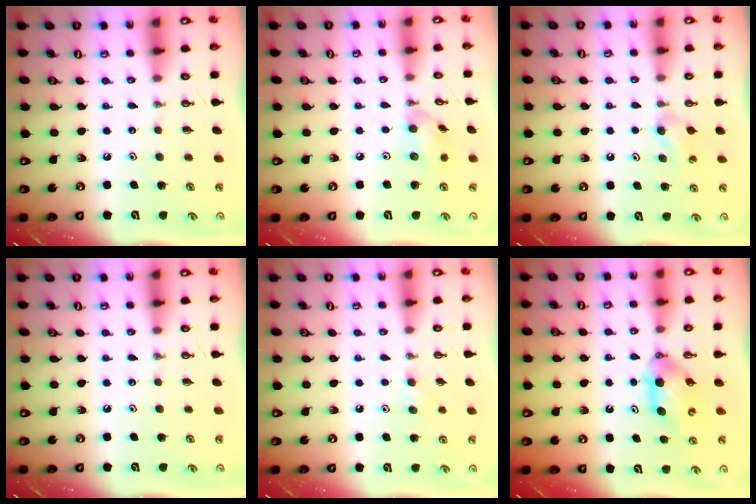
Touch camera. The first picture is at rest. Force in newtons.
{"total": 8.5, "press": 8.4, "slide": 0.4}
{"total": 5.5, "press": 2.8, "slide": 4.8}
{"total": 0.0}
{"total": 5.0, "press": 4.3, "slide": 2.4}
{"total": 5.4, "press": 5.2, "slide": 1.4}